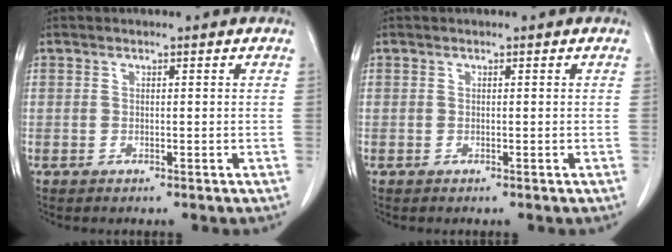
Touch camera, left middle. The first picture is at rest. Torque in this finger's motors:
{"motor_torque": [-0.13, -0.02, 0.01, 0.00]}